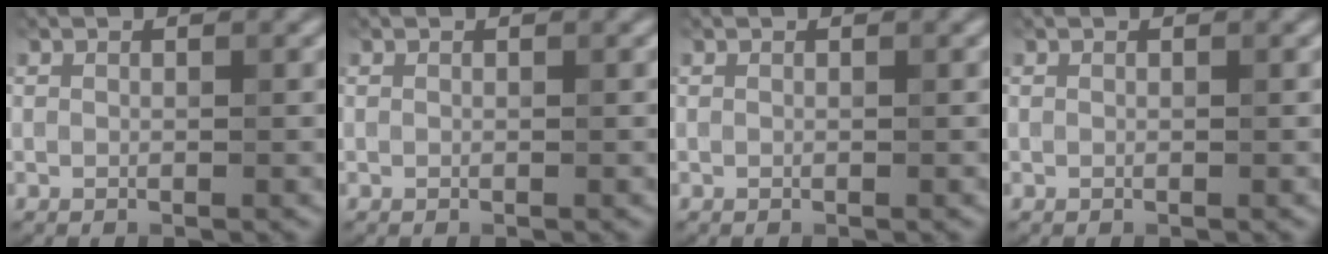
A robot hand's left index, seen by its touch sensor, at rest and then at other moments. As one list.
[{"total": 0.0}, {"total": 0.0}, {"total": 0.0}]